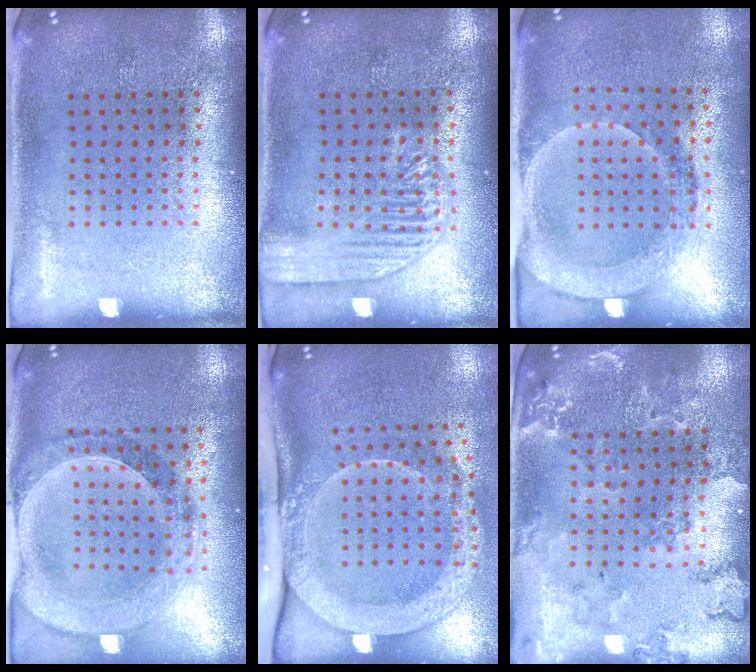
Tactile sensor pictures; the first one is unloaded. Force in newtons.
{"total": 1.8, "press": 1.8, "slide": 0.3}
{"total": 1.7, "press": 1.6, "slide": 0.7}
{"total": 1.5, "press": 1.4, "slide": 0.4}
{"total": 3.1, "press": 2.2, "slide": 2.1}
{"total": 0.9, "press": 0.9, "slide": 0.2}